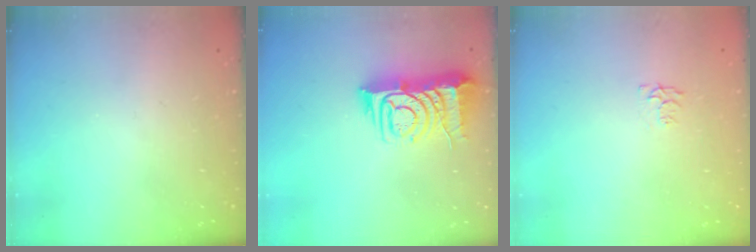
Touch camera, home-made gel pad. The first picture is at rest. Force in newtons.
{"total": 9.5, "press": 9.4, "slide": 1.2}
{"total": 4.5, "press": 4.4, "slide": 0.6}